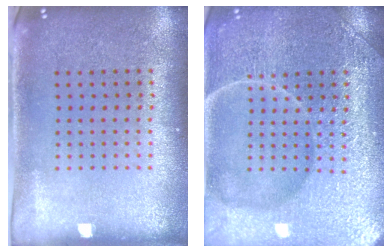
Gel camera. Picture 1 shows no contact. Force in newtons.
{"total": 7.6, "press": 7.5, "slide": 1.0}